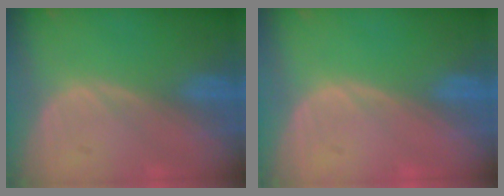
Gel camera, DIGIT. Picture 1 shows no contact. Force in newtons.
{"total": 0.0}